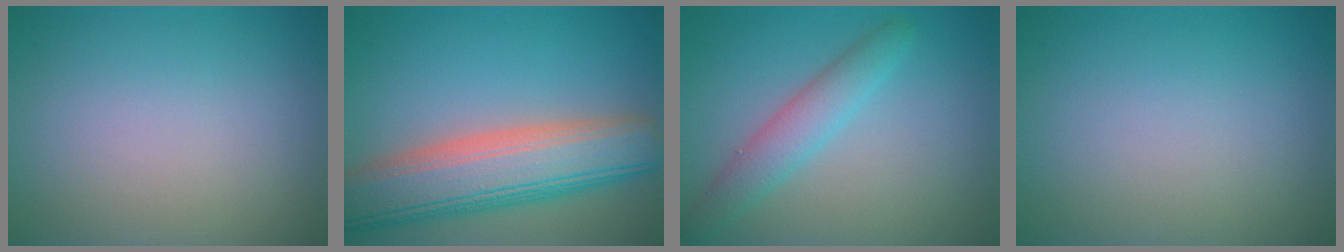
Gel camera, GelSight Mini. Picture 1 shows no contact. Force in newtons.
{"total": 9.7, "press": 9.6, "slide": 0.8}
{"total": 3.2, "press": 3.2, "slide": 0.2}
{"total": 0.0}